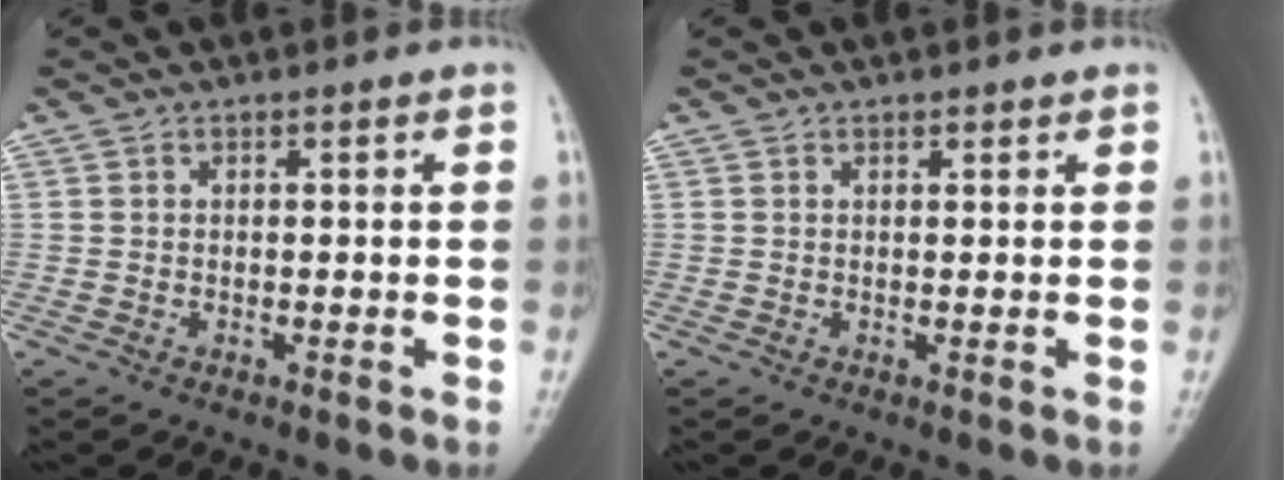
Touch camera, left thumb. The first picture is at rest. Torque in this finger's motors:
{"motor_torque": [-0.20, -0.13, -0.37, 0.01, 0.00]}